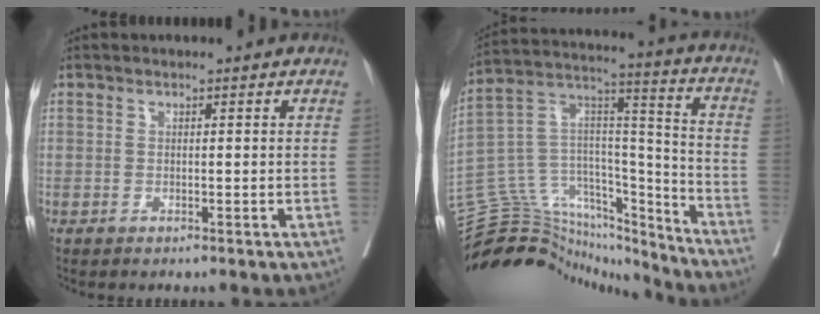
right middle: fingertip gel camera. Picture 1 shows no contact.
{"total": 25.5, "force": [-23.8, 6.4, 6.2], "torque": [-0.148, 0.033, -0.385]}